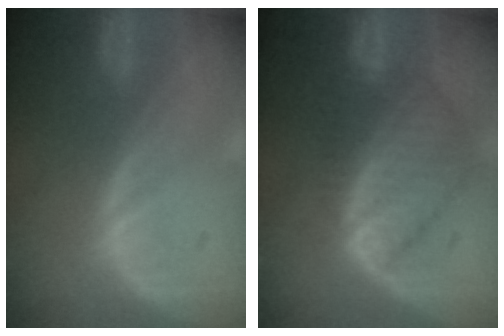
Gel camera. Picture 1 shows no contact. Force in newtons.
{"total": 8.6, "press": 7.5, "slide": 4.1}